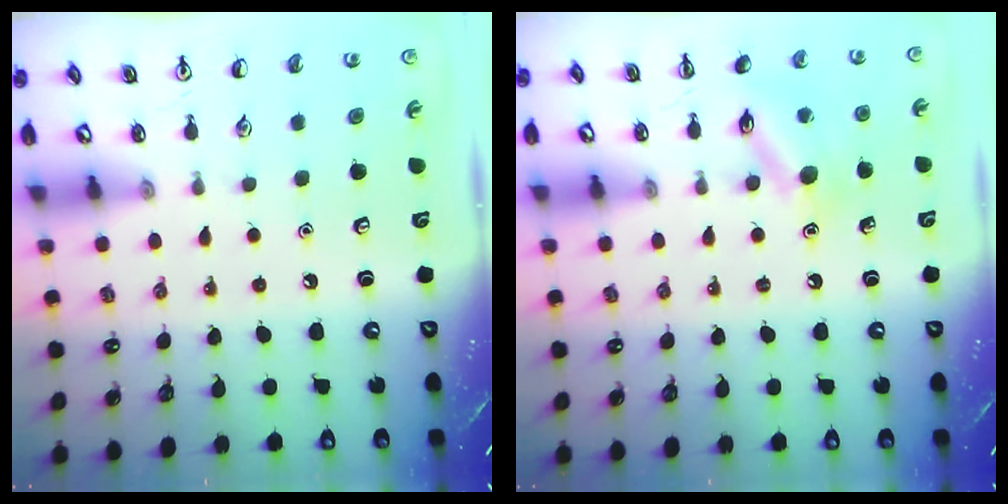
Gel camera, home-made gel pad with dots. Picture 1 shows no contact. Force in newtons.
{"total": 11.6, "press": 11.5, "slide": 0.6}